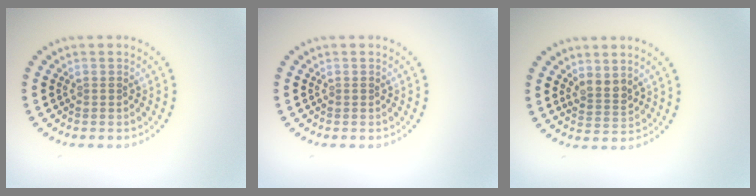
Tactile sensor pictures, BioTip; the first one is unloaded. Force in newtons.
{"total": 0.0}
{"total": 2.1, "press": 1.7, "slide": 1.2}